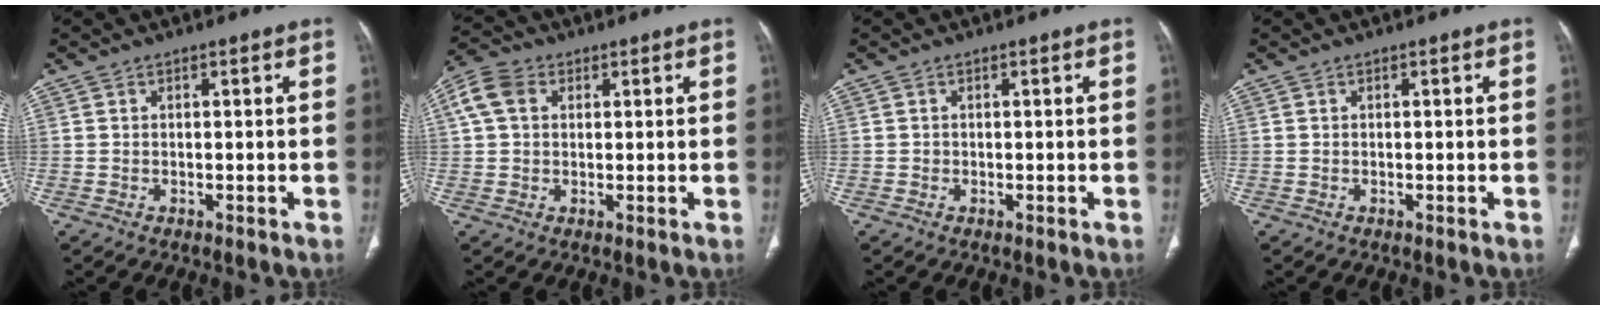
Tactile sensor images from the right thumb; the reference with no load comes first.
{"total": 6.5, "force": [1.9, 4.8, 4.0], "torque": [-0.082, 0.019, 0.032]}
{"total": 0.0}
{"total": 0.0}